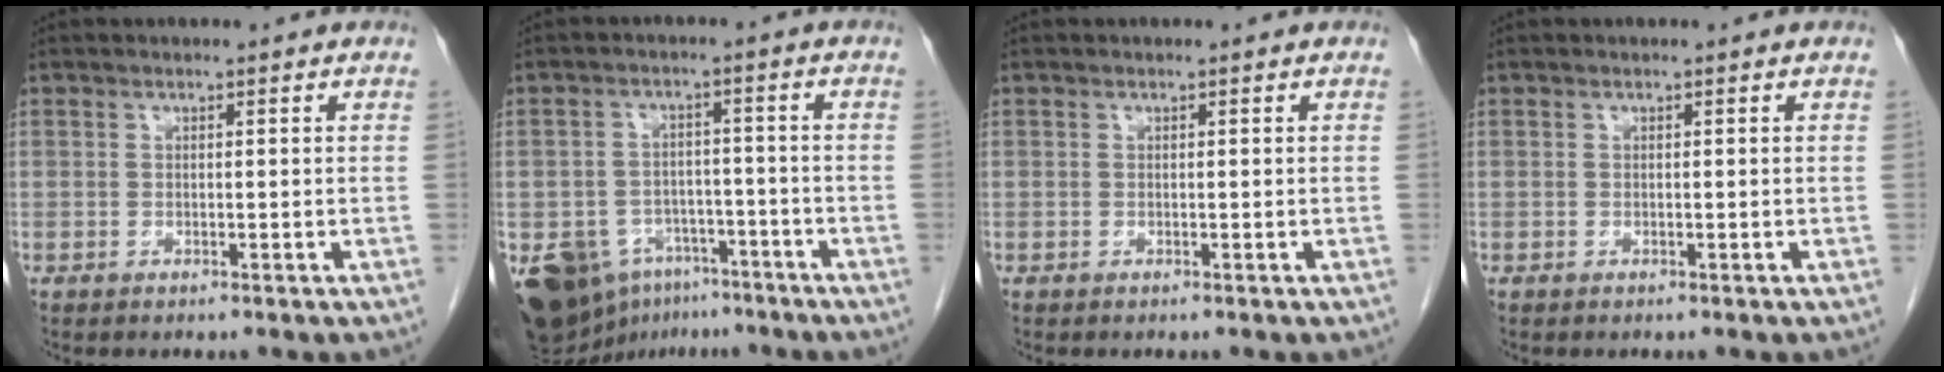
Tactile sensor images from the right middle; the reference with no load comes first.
{"total": 15.2, "force": [-8.7, 10.2, 7.1], "torque": [-0.153, 0.007, -0.127]}
{"total": 0.0}
{"total": 0.0}